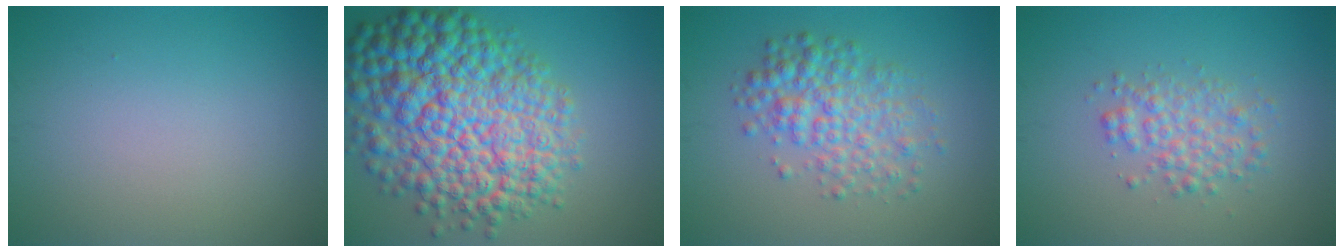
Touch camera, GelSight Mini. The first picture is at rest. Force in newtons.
{"total": 13.1, "press": 13.1, "slide": 0.3}
{"total": 4.5, "press": 4.5, "slide": 0.0}
{"total": 2.8, "press": 2.8, "slide": 0.0}